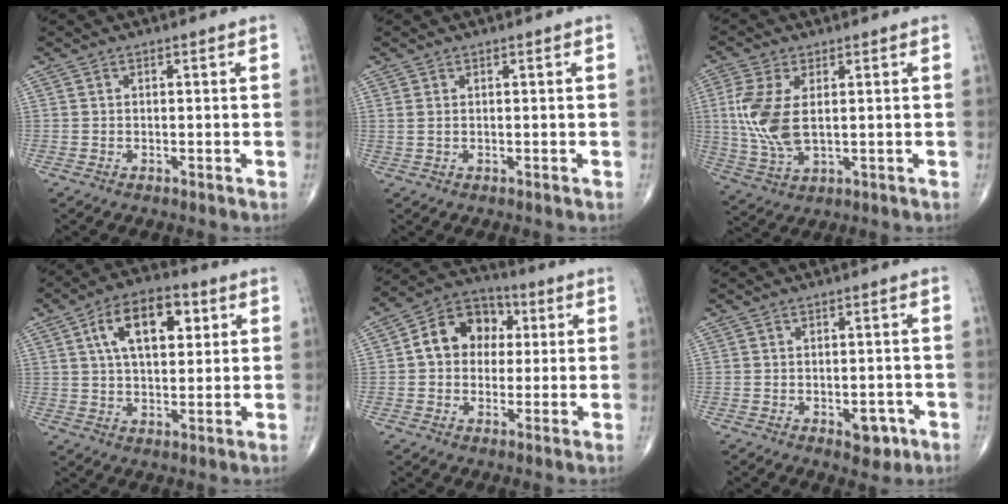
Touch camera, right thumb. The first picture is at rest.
{"total": 1.1, "force": [0.5, 0.3, 0.9], "torque": [-0.027, 0.008, 0.016]}
{"total": 10.3, "force": [1.3, 5.2, 8.8], "torque": [-0.203, -0.008, 0.035]}
{"total": 13.5, "force": [4.6, 7.0, 10.6], "torque": [-0.155, 0.001, 0.073]}
{"total": 11.4, "force": [1.9, 9.1, 6.7], "torque": [-0.075, 0.021, 0.019]}
{"total": 4.1, "force": [-1.7, 2.4, 2.9], "torque": [-0.017, 0.008, -0.014]}